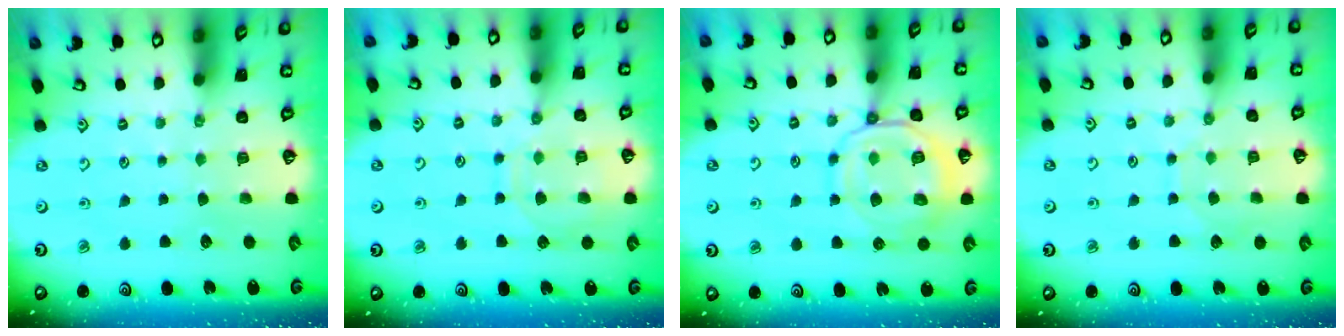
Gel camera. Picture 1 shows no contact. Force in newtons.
{"total": 10.3, "press": 10.2, "slide": 1.0}
{"total": 12.8, "press": 12.7, "slide": 1.6}
{"total": 6.3, "press": 6.3, "slide": 0.4}